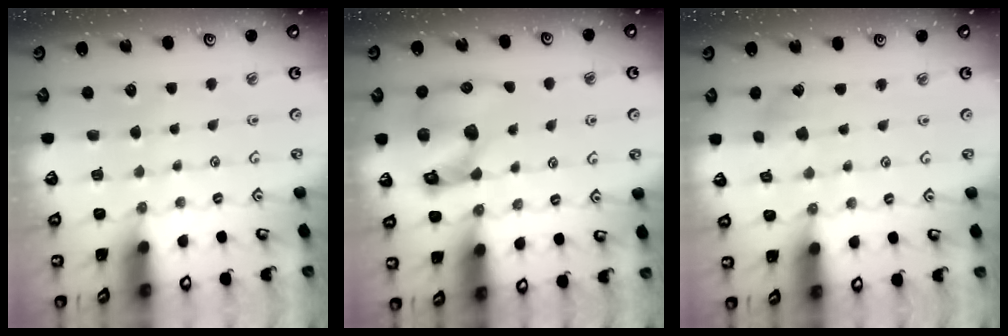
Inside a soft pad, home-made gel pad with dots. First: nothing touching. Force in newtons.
{"total": 15.5, "press": 15.3, "slide": 2.2}
{"total": 2.5, "press": 2.5, "slide": 0.2}